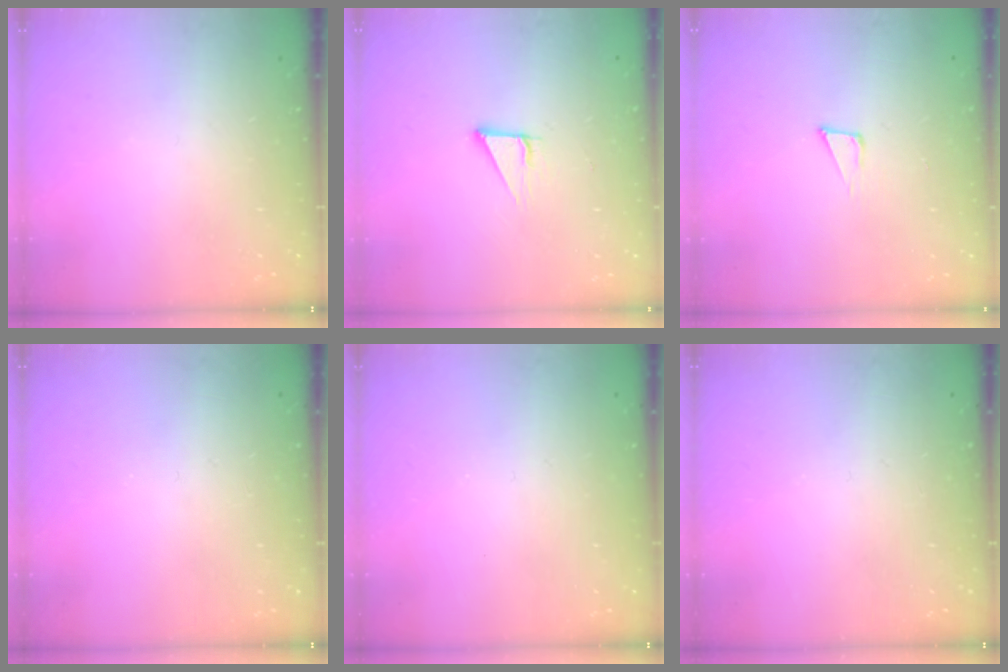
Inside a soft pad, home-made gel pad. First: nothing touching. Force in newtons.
{"total": 2.9, "press": 2.9, "slide": 0.1}
{"total": 5.0, "press": 4.9, "slide": 0.8}
{"total": 0.0}
{"total": 0.0}
{"total": 0.0}